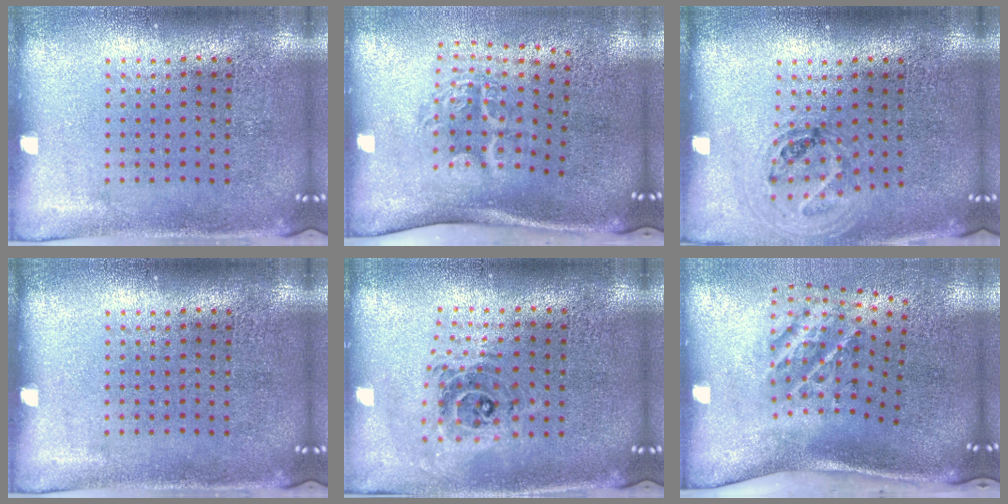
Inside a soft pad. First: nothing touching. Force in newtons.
{"total": 1.9, "press": 1.2, "slide": 1.4}
{"total": 0.9, "press": 0.9, "slide": 0.1}
{"total": 0.0}
{"total": 0.8, "press": 0.8, "slide": 0.2}
{"total": 2.3, "press": 1.3, "slide": 1.9}